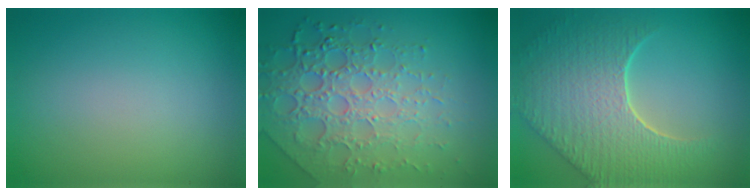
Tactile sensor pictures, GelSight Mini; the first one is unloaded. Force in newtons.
{"total": 7.9, "press": 5.5, "slide": 5.7}
{"total": 8.6, "press": 6.1, "slide": 6.1}